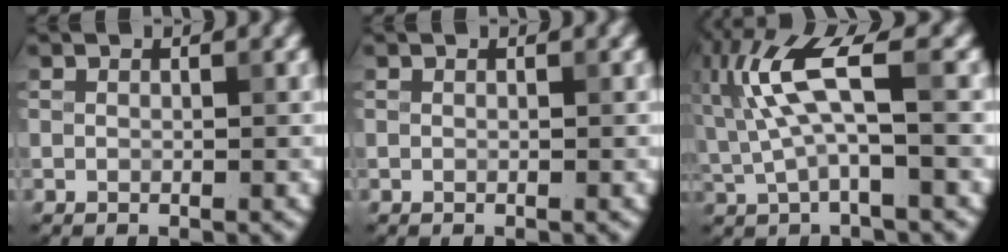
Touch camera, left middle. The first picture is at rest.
{"total": 0.0}
{"total": 6.5, "force": [1.3, 1.6, 6.2], "torque": [-0.141, 0.009, 0.023]}